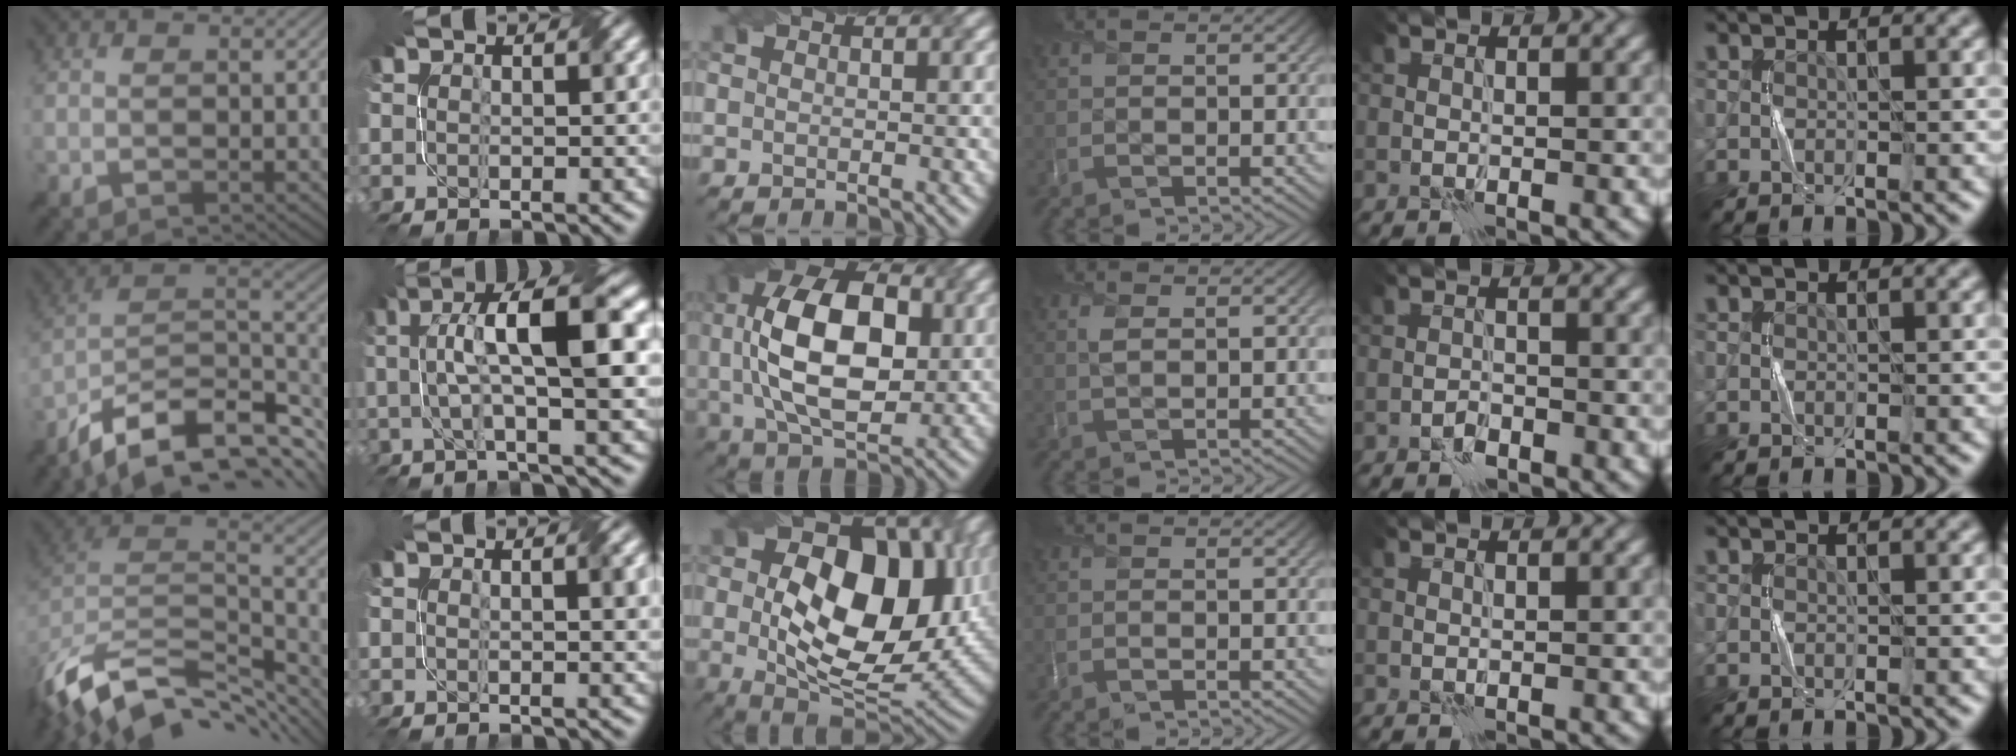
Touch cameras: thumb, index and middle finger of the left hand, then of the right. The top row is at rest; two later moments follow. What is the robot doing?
{"motion": "twist", "object": "screw"}